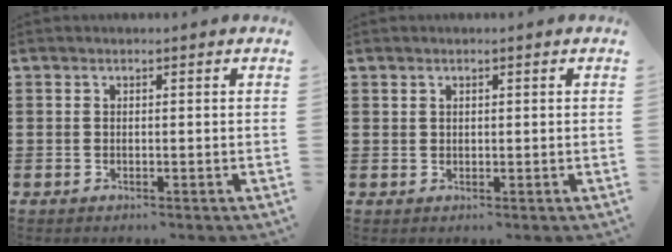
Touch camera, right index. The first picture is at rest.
{"total": 0.6, "force": [0.4, 0.4, 0.3], "torque": [-0.007, 0.000, 0.009]}